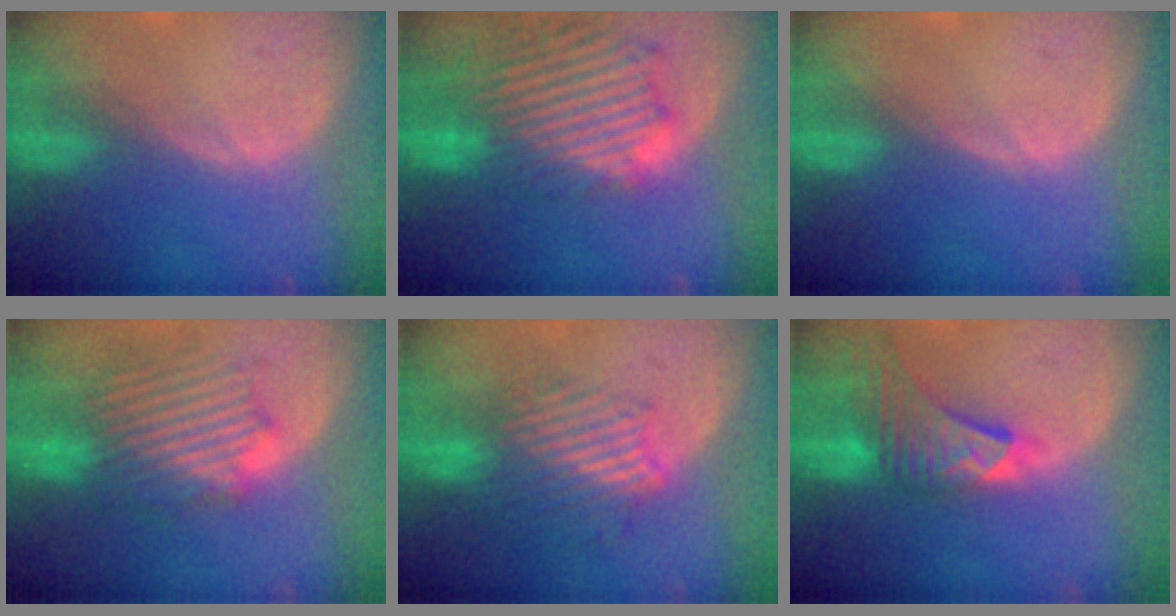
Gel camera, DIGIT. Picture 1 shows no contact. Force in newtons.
{"total": 13.9, "press": 11.9, "slide": 7.2}
{"total": 0.0}
{"total": 8.7, "press": 8.6, "slide": 1.6}
{"total": 9.5, "press": 8.1, "slide": 4.8}
{"total": 9.1, "press": 8.2, "slide": 3.8}